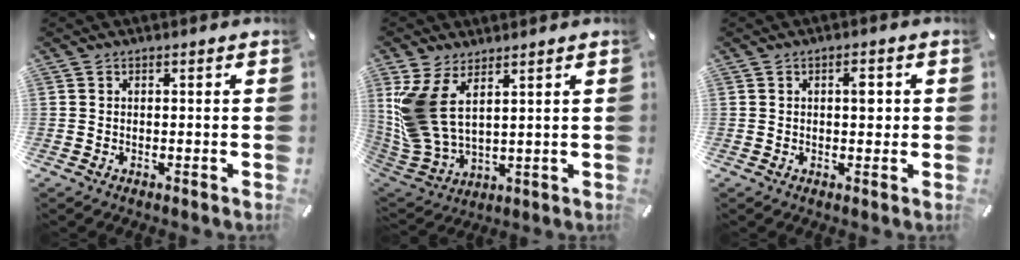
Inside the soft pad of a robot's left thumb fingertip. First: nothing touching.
{"total": 12.2, "force": [5.2, 6.8, 8.7], "torque": [-0.216, -0.027, 0.099]}
{"total": 3.4, "force": [0.6, 1.8, 2.9], "torque": [-0.026, -0.005, 0.001]}